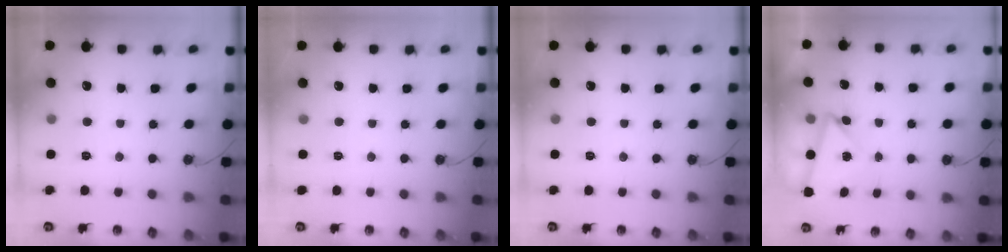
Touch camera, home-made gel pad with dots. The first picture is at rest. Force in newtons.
{"total": 0.0}
{"total": 0.0}
{"total": 3.9, "press": 3.5, "slide": 1.7}